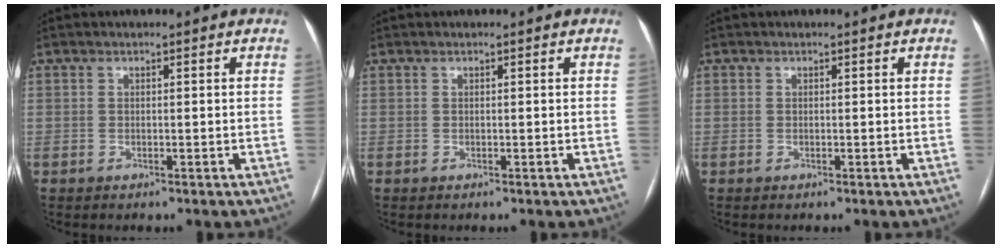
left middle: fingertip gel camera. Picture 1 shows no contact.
{"total": 0.0}
{"total": 1.5, "force": [-0.6, -1.1, -0.9], "torque": [0.015, -0.010, -0.010]}